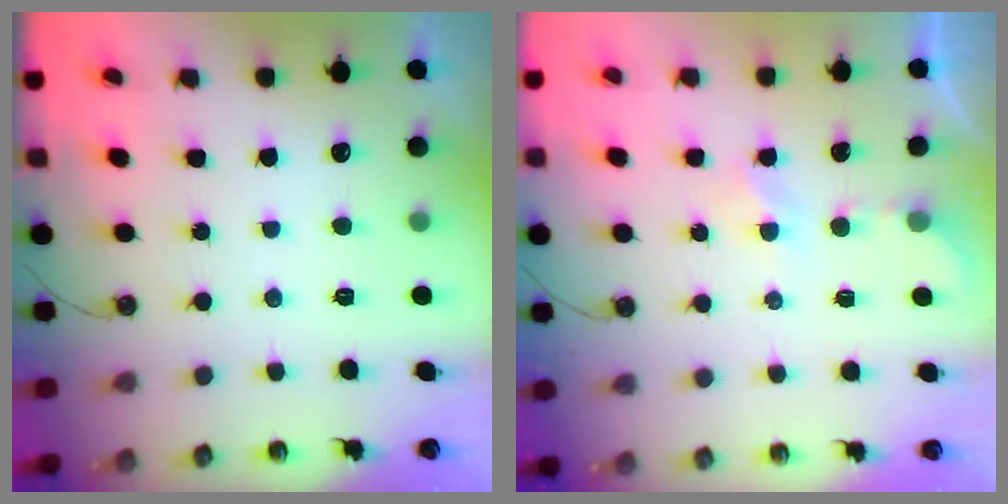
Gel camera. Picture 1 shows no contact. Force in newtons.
{"total": 3.1, "press": 3.0, "slide": 0.4}